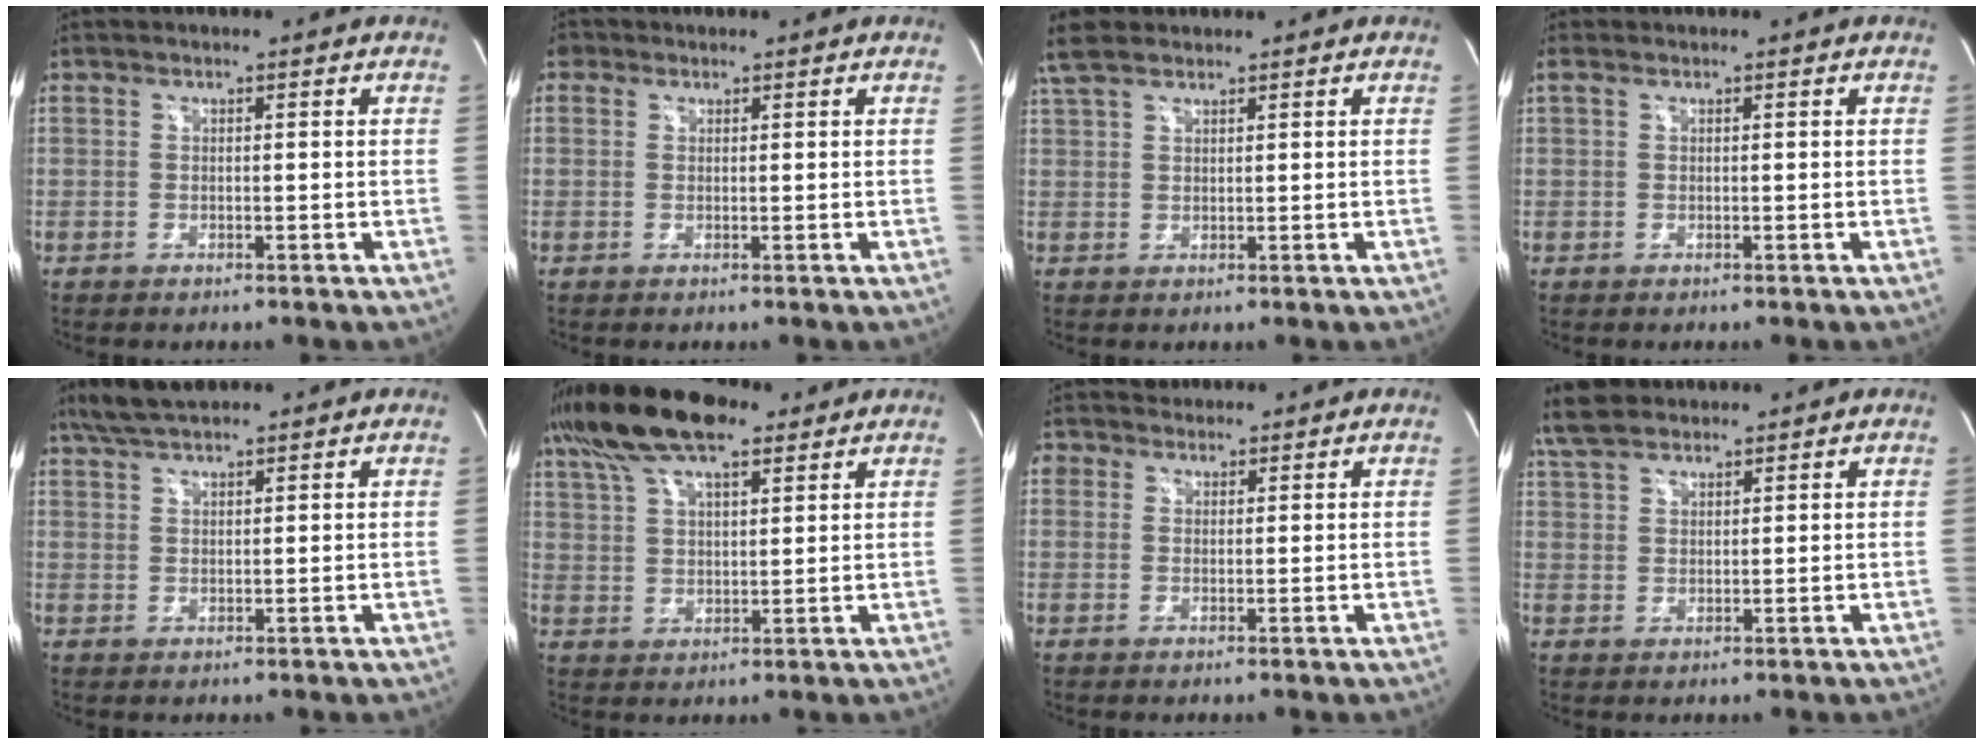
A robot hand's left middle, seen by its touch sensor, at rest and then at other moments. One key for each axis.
{"total": 1.5, "fx": 0.8, "fy": 1.3, "fz": 0.2, "tx": 0.002, "ty": 0.007, "tz": 0.009}
{"total": 5.1, "fx": 4.1, "fy": 1.7, "fz": 2.5, "tx": -0.065, "ty": 0.023, "tz": 0.085}
{"total": 0.9, "fx": 0.7, "fy": 0.4, "fz": 0.5, "tx": -0.019, "ty": 0.019, "tz": 0.016}
{"total": 5.6, "fx": 4.7, "fy": 1.1, "fz": 2.9, "tx": -0.062, "ty": 0.021, "tz": 0.088}
{"total": 13.8, "fx": 10.3, "fy": 4.0, "fz": 8.3, "tx": -0.172, "ty": 0.031, "tz": 0.186}
{"total": 3.1, "fx": 2.0, "fy": 2.3, "fz": 0.0, "tx": -0.001, "ty": 0.020, "tz": 0.033}
{"total": 7.3, "fx": 6.1, "fy": 2.5, "fz": 3.0, "tx": -0.075, "ty": 0.023, "tz": 0.123}